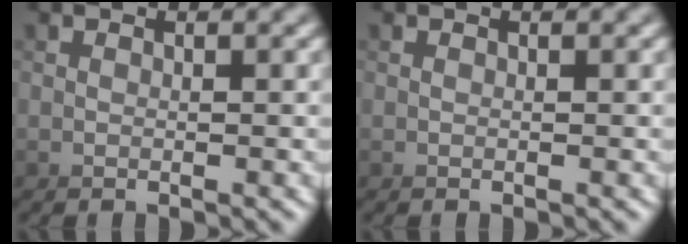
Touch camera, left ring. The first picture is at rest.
{"total": 0.0}